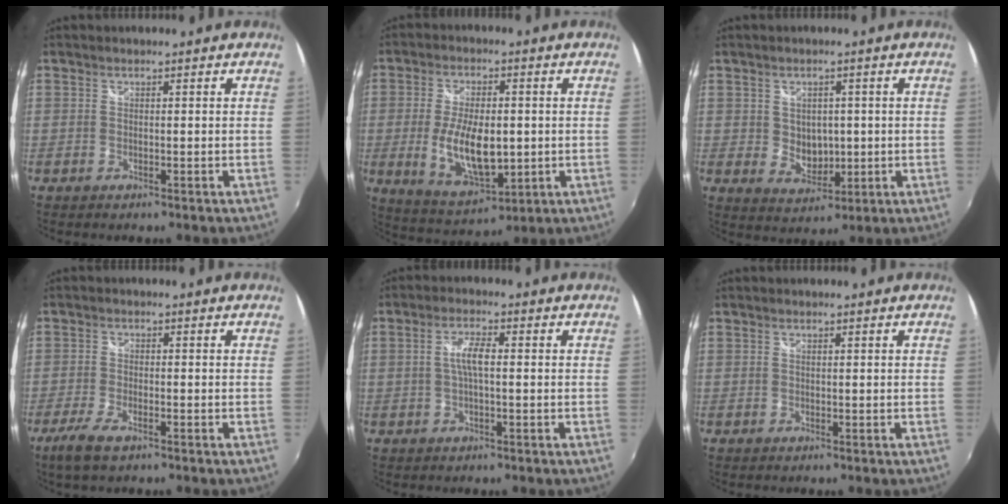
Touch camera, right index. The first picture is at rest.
{"total": 12.7, "force": [-1.3, 6.2, 11.0], "torque": [-0.214, -0.017, -0.011]}
{"total": 5.6, "force": [0.3, 4.7, 3.0], "torque": [-0.051, -0.003, 0.016]}
{"total": 5.6, "force": [-3.8, 1.6, 3.8], "torque": [-0.098, -0.014, -0.073]}
{"total": 3.9, "force": [0.0, 0.8, 3.8], "torque": [-0.074, 0.005, 0.001]}
{"total": 0.0}